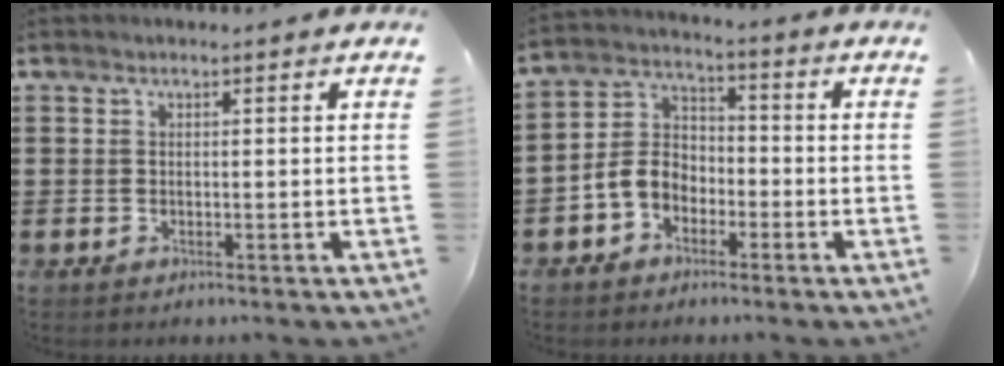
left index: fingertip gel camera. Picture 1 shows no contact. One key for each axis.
{"total": 5.5, "fx": -3.0, "fy": 3.9, "fz": 2.5, "tx": -0.072, "ty": 0.009, "tz": -0.068}